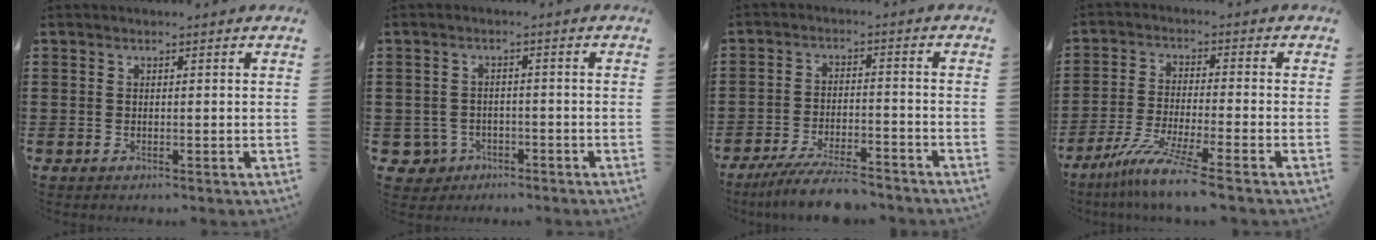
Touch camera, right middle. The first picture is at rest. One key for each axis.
{"total": 2.8, "fx": -1.9, "fy": 2.0, "fz": 0.7, "tx": -0.035, "ty": -0.005, "tz": -0.045}
{"total": 6.9, "fx": -6.1, "fy": 0.7, "fz": 3.0, "tx": -0.055, "ty": 0.000, "tz": -0.114}
{"total": 7.4, "fx": -5.8, "fy": -0.4, "fz": 4.6, "tx": -0.100, "ty": -0.018, "tz": -0.113}